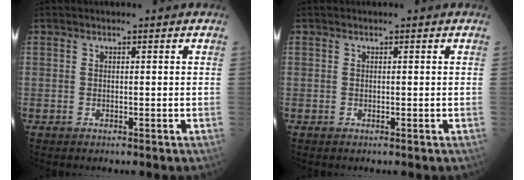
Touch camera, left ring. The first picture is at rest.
{"total": 0.0}